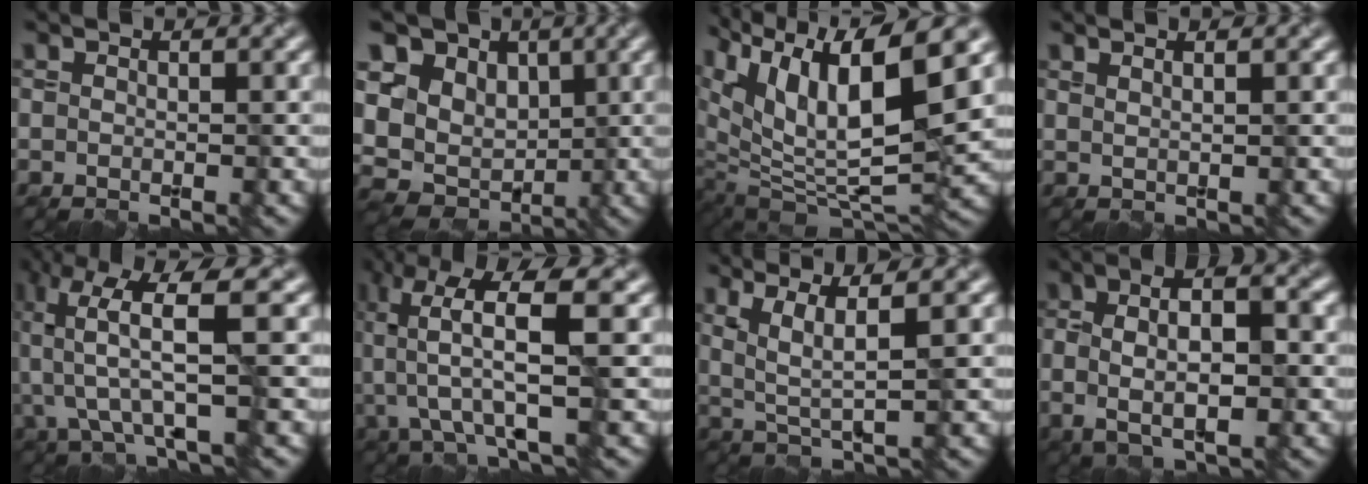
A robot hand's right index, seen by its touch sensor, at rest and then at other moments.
{"total": 11.6, "force": [3.0, 9.7, 5.6], "torque": [-0.115, 0.023, 0.030]}
{"total": 12.4, "force": [5.5, 5.1, 9.8], "torque": [-0.184, 0.000, 0.113]}
{"total": 2.3, "force": [1.4, 1.0, 1.4], "torque": [-0.008, 0.017, -0.002]}
{"total": 6.4, "force": [0.2, 1.2, 6.3], "torque": [-0.142, 0.007, 0.007]}
{"total": 7.1, "force": [0.2, 1.6, 6.9], "torque": [-0.151, 0.009, 0.006]}
{"total": 4.0, "force": [1.3, 0.5, 3.7], "torque": [-0.079, -0.002, 0.039]}
{"total": 6.2, "force": [-0.2, 2.3, 5.7], "torque": [-0.091, 0.008, -0.004]}